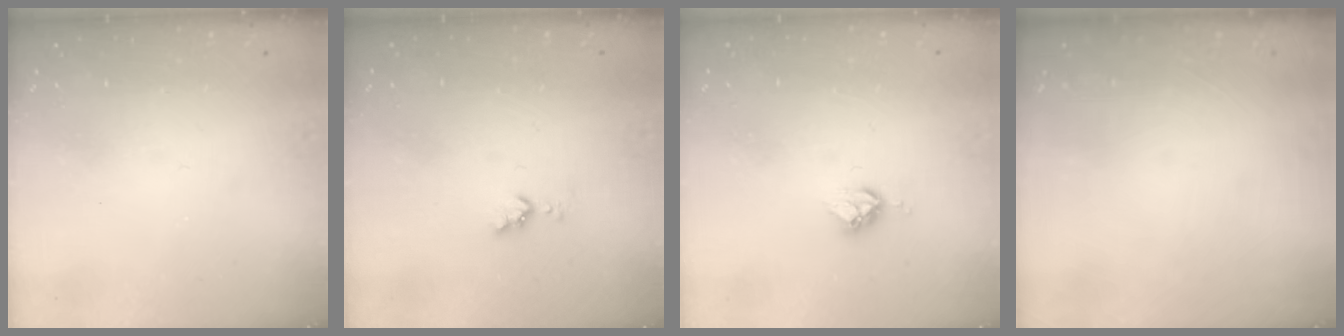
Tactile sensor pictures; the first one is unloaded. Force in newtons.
{"total": 3.9, "press": 3.9, "slide": 0.5}
{"total": 5.0, "press": 4.9, "slide": 0.4}
{"total": 0.0}